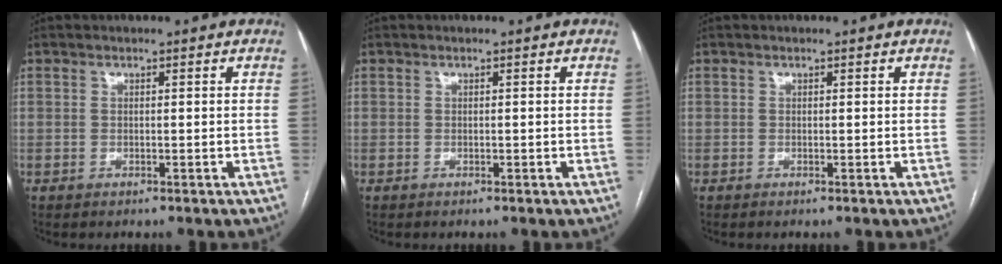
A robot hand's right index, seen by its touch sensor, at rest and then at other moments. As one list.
[{"total": 0.0}, {"total": 0.0}]